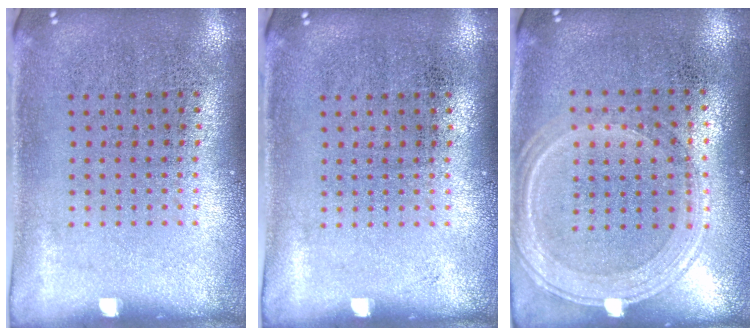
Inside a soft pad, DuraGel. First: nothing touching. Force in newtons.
{"total": 0.0}
{"total": 1.2, "press": 1.2, "slide": 0.3}